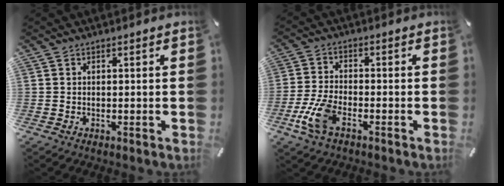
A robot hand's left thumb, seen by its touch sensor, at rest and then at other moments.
{"total": 8.2, "force": [-3.8, 3.8, 6.2], "torque": [-0.151, -0.004, -0.070]}